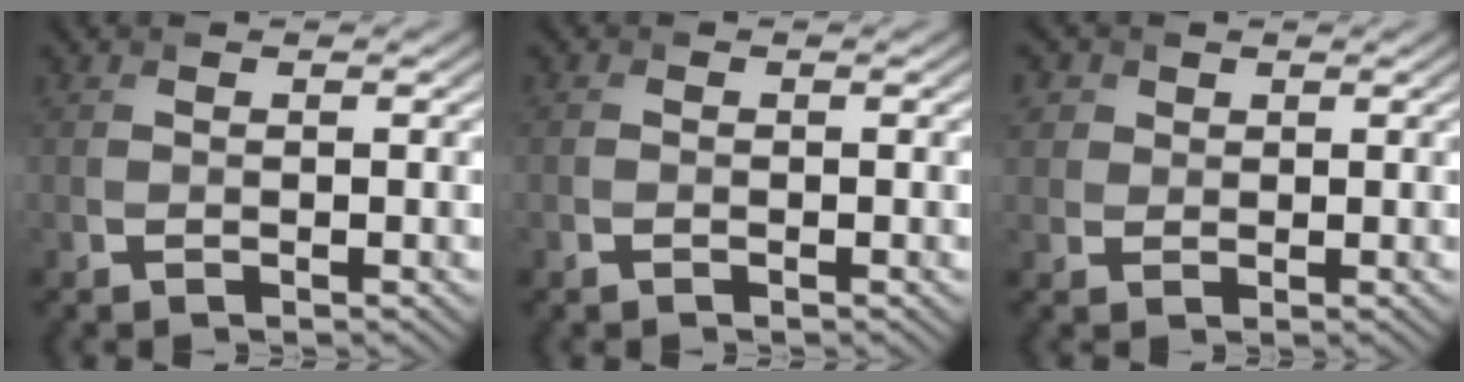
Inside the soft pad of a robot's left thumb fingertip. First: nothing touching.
{"total": 0.7, "force": [-0.4, 0.5, 0.2], "torque": [-0.007, -0.001, -0.010]}
{"total": 3.2, "force": [1.4, 2.7, 0.9], "torque": [-0.037, 0.000, 0.032]}